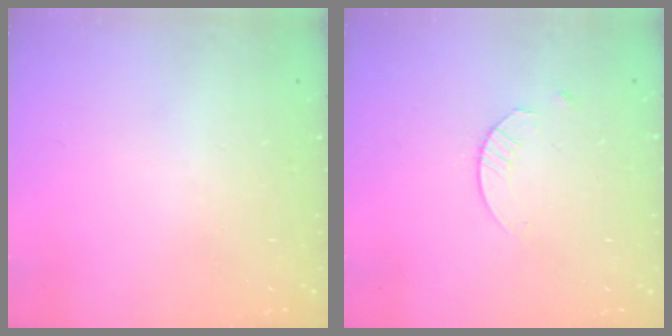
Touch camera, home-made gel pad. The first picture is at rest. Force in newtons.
{"total": 2.4, "press": 2.4, "slide": 0.3}